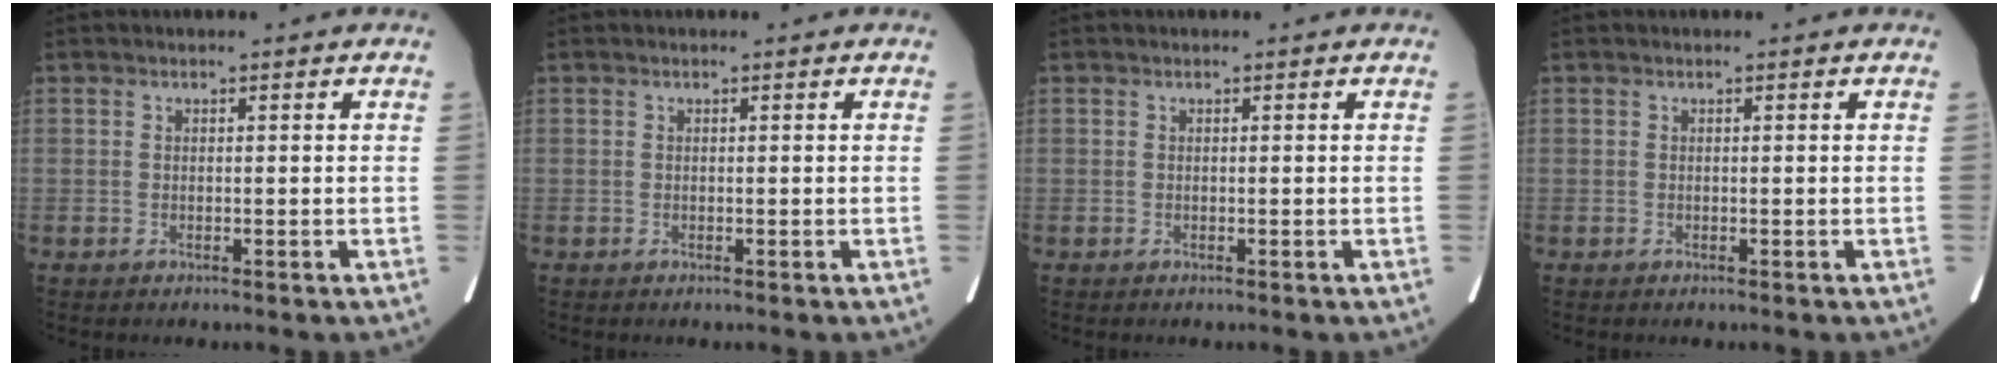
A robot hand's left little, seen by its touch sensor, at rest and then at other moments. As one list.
[{"total": 0.0}, {"total": 0.0}, {"total": 0.0}]